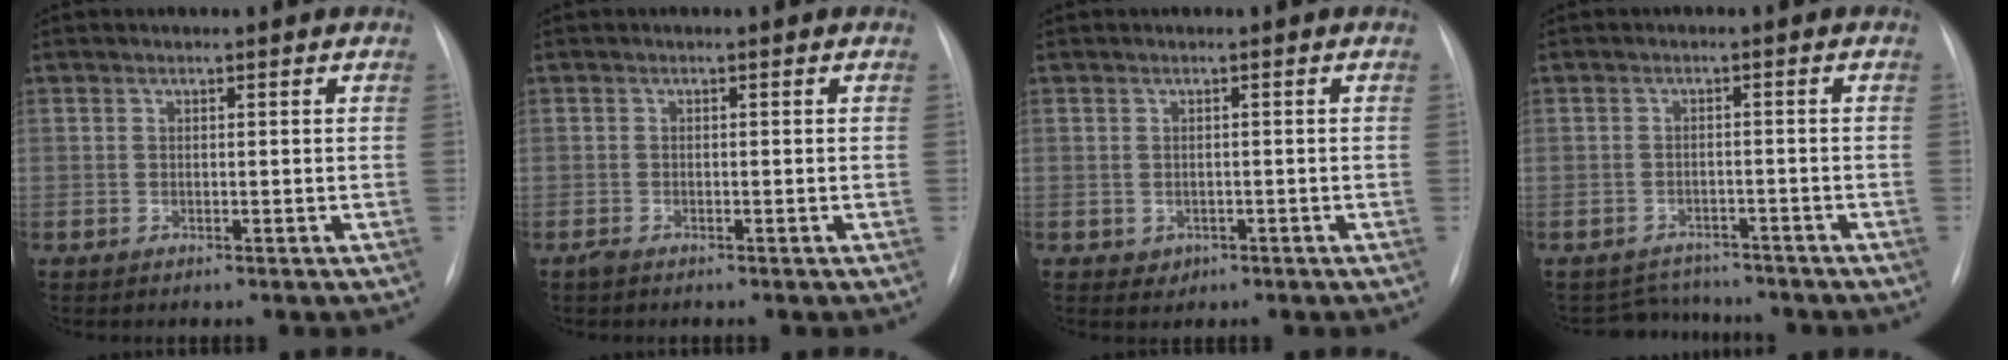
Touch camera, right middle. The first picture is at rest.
{"total": 0.9, "force": [-0.7, 0.2, 0.4], "torque": [-0.013, -0.003, -0.012]}
{"total": 1.6, "force": [-0.6, 1.4, 0.4], "torque": [-0.004, 0.004, -0.003]}
{"total": 4.8, "force": [-4.4, 1.7, -0.5], "torque": [0.005, 0.013, -0.063]}